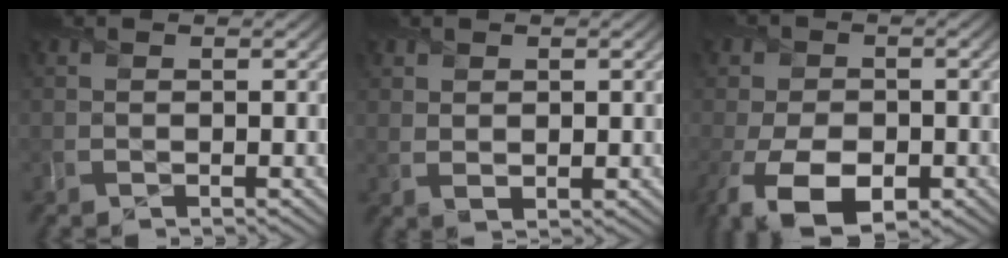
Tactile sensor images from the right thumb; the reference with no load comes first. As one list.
[{"total": 1.7, "force": [0.9, 1.2, 0.8], "torque": [-0.019, -0.005, 0.022]}, {"total": 11.2, "force": [-4.7, 6.8, 7.6], "torque": [-0.161, -0.032, -0.080]}]